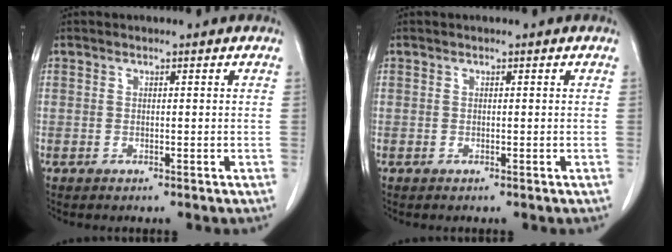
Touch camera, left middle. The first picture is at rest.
{"total": 0.0}